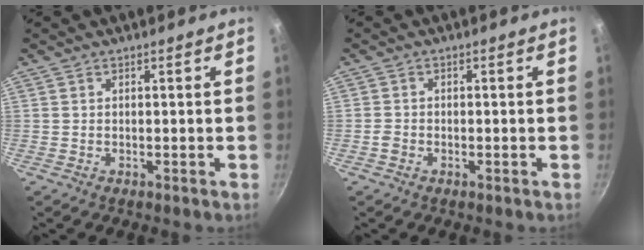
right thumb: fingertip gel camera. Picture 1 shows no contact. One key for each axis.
{"total": 1.3, "fx": -0.8, "fy": 0.8, "fz": 0.5, "tx": -0.016, "ty": 0.006, "tz": -0.017}